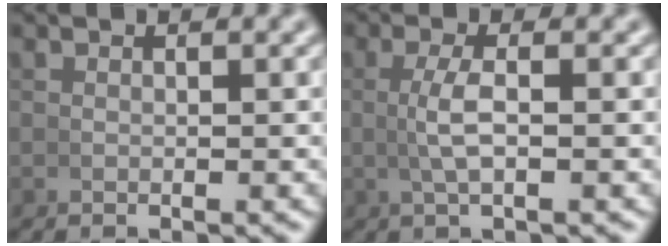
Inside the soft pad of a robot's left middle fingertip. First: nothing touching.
{"total": 2.5, "force": [0.0, 0.3, 2.4], "torque": [-0.053, 0.003, 0.002]}